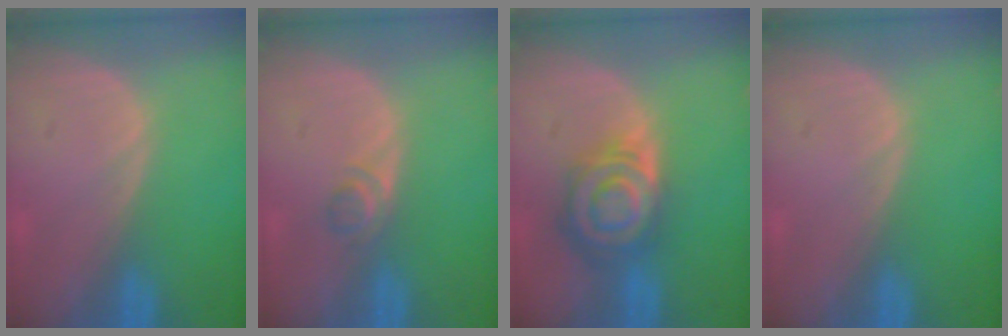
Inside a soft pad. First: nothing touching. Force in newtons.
{"total": 1.9, "press": 1.7, "slide": 0.8}
{"total": 8.1, "press": 7.2, "slide": 3.8}
{"total": 0.0}